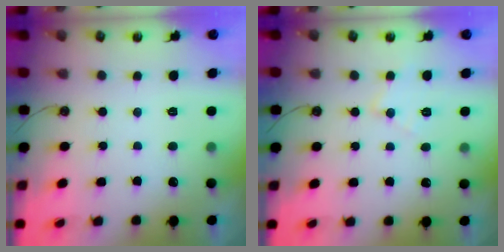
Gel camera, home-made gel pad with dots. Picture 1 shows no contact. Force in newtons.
{"total": 7.4, "press": 7.4, "slide": 0.7}